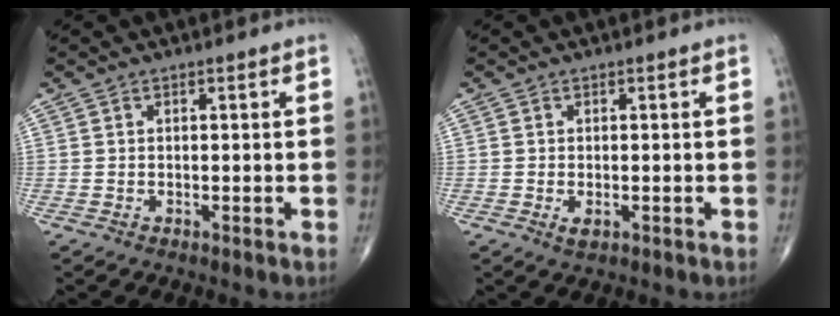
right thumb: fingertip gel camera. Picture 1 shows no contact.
{"total": 1.5, "force": [-0.5, 0.7, 1.2], "torque": [-0.023, -0.005, -0.008]}